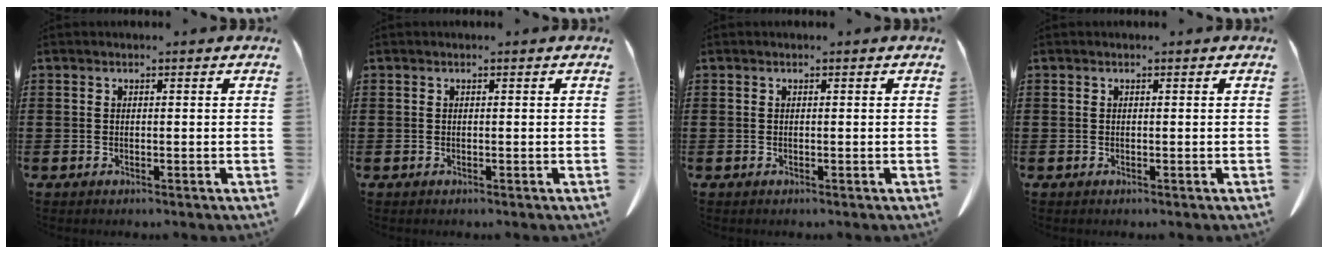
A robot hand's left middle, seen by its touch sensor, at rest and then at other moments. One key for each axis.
{"total": 0.0}
{"total": 0.0}
{"total": 0.0}